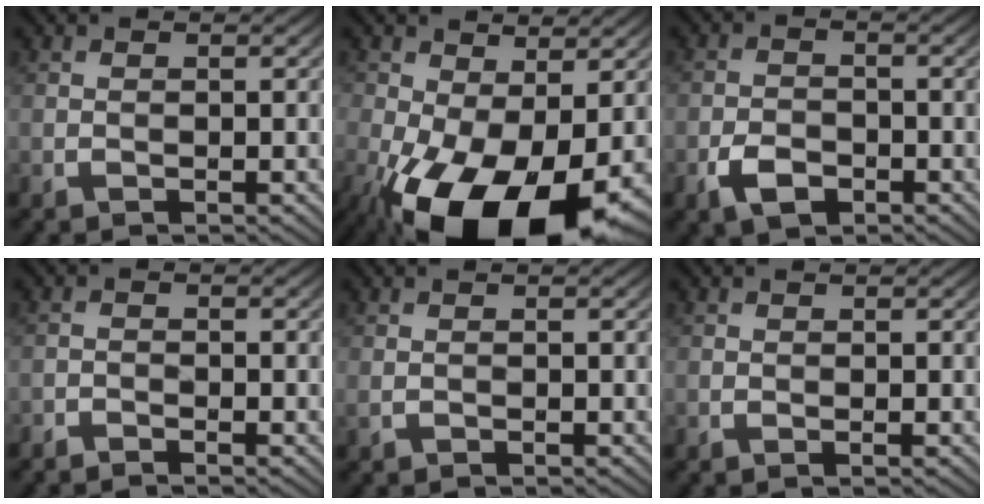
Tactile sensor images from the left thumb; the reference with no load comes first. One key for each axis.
{"total": 18.5, "fx": -7.4, "fy": 9.6, "fz": 14.0, "tx": -0.286, "ty": -0.047, "tz": -0.104}
{"total": 3.3, "fx": -1.9, "fy": 2.1, "fz": 1.8, "tx": -0.033, "ty": -0.002, "tz": -0.042}
{"total": 1.1, "fx": -1.1, "fy": 0.0, "fz": 0.1, "tx": -0.005, "ty": -0.001, "tz": -0.027}
{"total": 0.0}
{"total": 0.0}